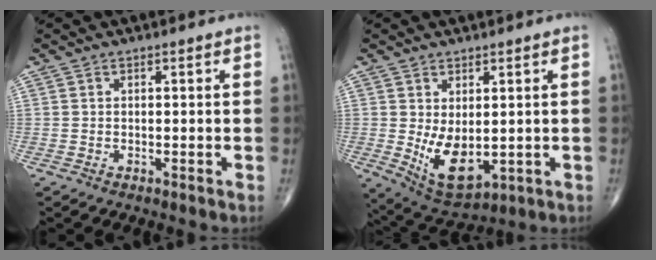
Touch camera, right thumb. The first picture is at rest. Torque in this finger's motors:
{"motor_torque": [-0.33, 1.72, 0.08, 0.20, 0.09]}